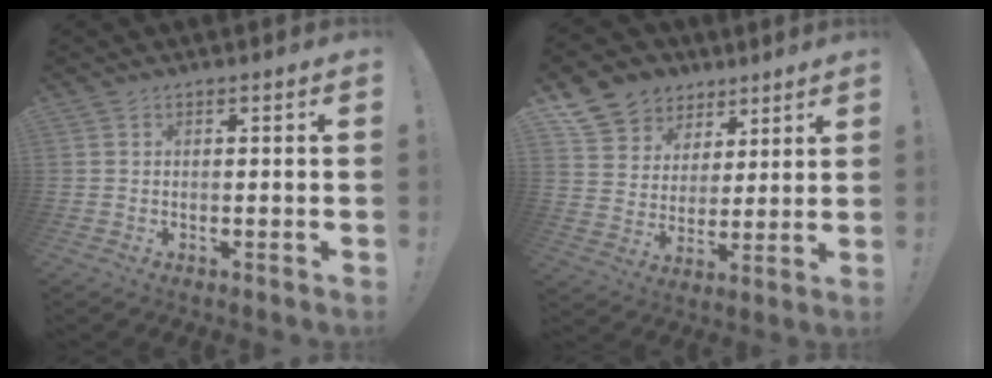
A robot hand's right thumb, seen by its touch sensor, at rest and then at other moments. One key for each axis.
{"total": 11.1, "fx": 6.6, "fy": 8.6, "fz": 2.5, "tx": -0.043, "ty": -0.049, "tz": 0.133}